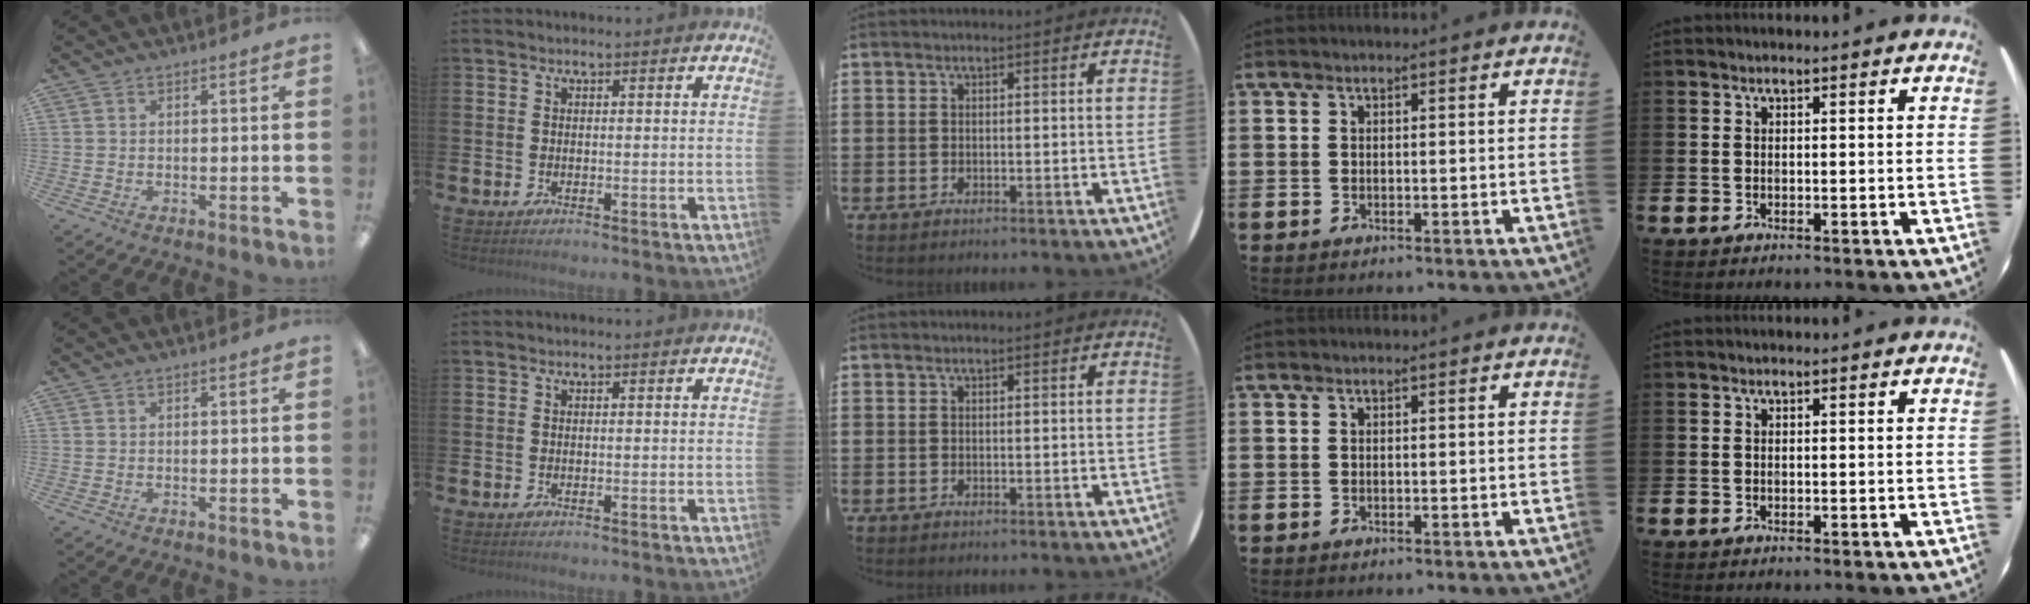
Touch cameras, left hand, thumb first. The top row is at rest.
{}